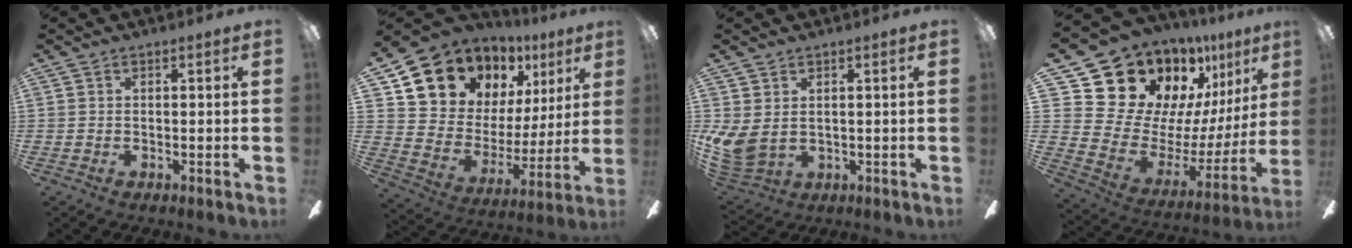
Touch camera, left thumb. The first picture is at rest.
{"total": 11.4, "force": [9.6, 6.0, 1.6], "torque": [-0.063, -0.096, 0.181]}
{"total": 6.7, "force": [1.9, 4.8, 4.3], "torque": [-0.112, -0.016, 0.040]}
{"total": 19.8, "force": [15.0, 11.4, 6.2], "torque": [-0.096, -0.134, 0.301]}